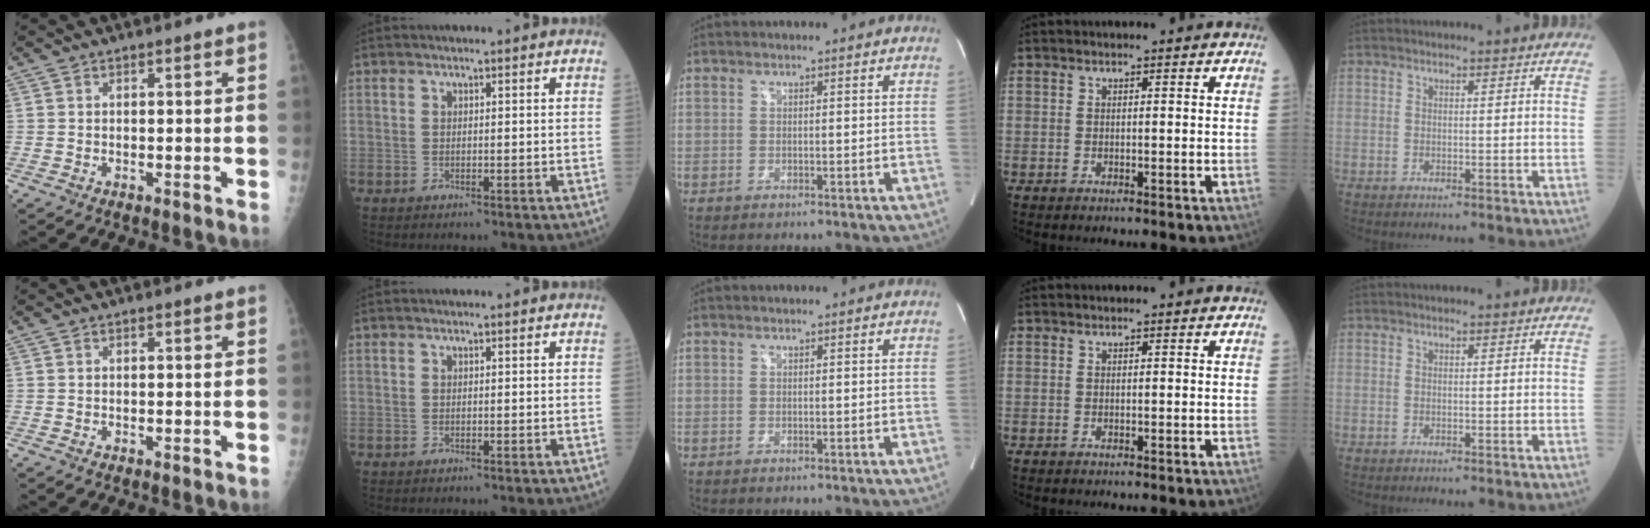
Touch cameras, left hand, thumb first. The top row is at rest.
{}